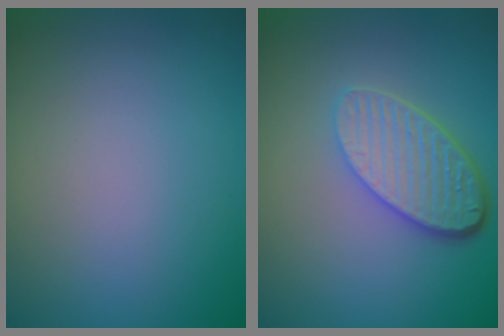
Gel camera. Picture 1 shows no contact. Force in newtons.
{"total": 5.3, "press": 3.9, "slide": 3.6}